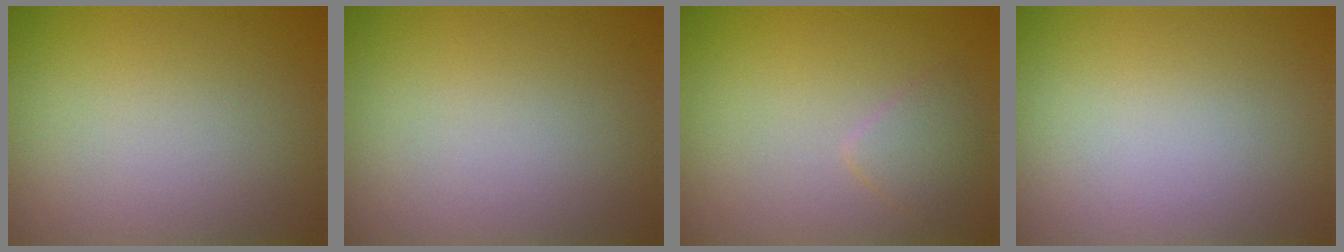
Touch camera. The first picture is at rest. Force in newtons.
{"total": 0.0}
{"total": 1.6, "press": 1.6, "slide": 0.1}
{"total": 0.0}